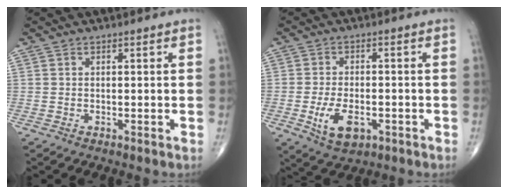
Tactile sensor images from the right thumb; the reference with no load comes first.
{"total": 7.6, "force": [-2.5, 4.2, 5.8], "torque": [-0.101, 0.001, -0.034]}